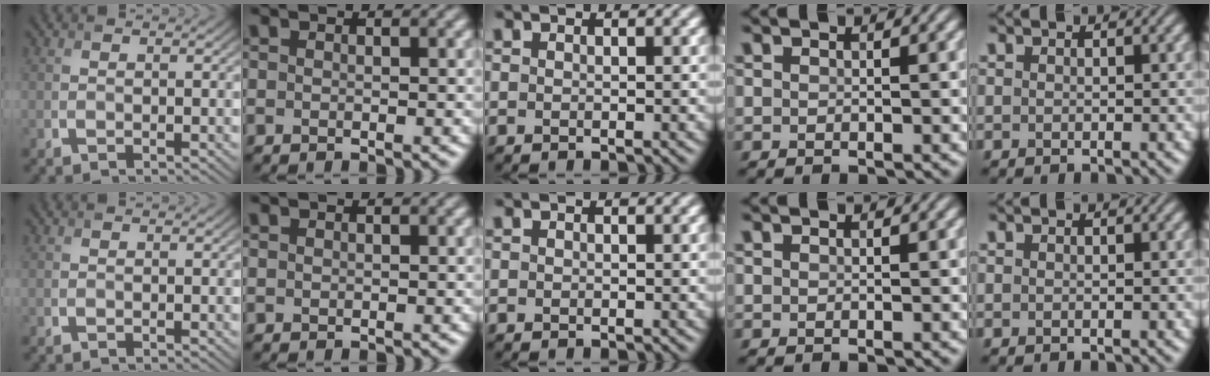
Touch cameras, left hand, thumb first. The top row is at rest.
{}